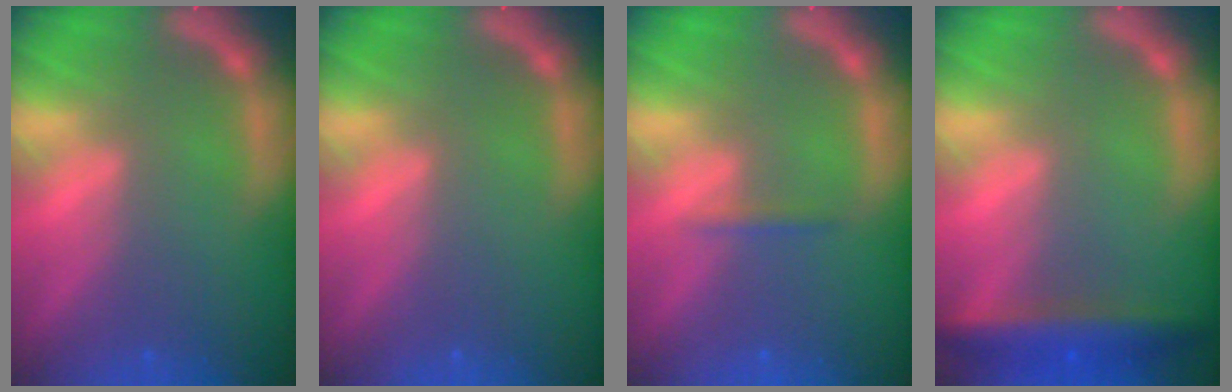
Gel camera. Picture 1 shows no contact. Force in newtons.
{"total": 0.0}
{"total": 0.9}
{"total": 5.0}